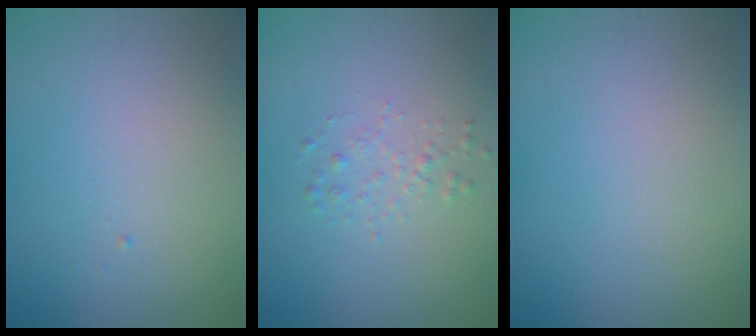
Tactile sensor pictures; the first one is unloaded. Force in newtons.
{"total": 1.2, "press": 1.2, "slide": 0.0}
{"total": 0.0}